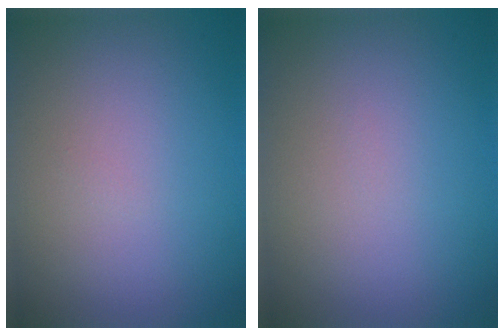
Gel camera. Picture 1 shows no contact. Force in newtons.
{"total": 0.0}